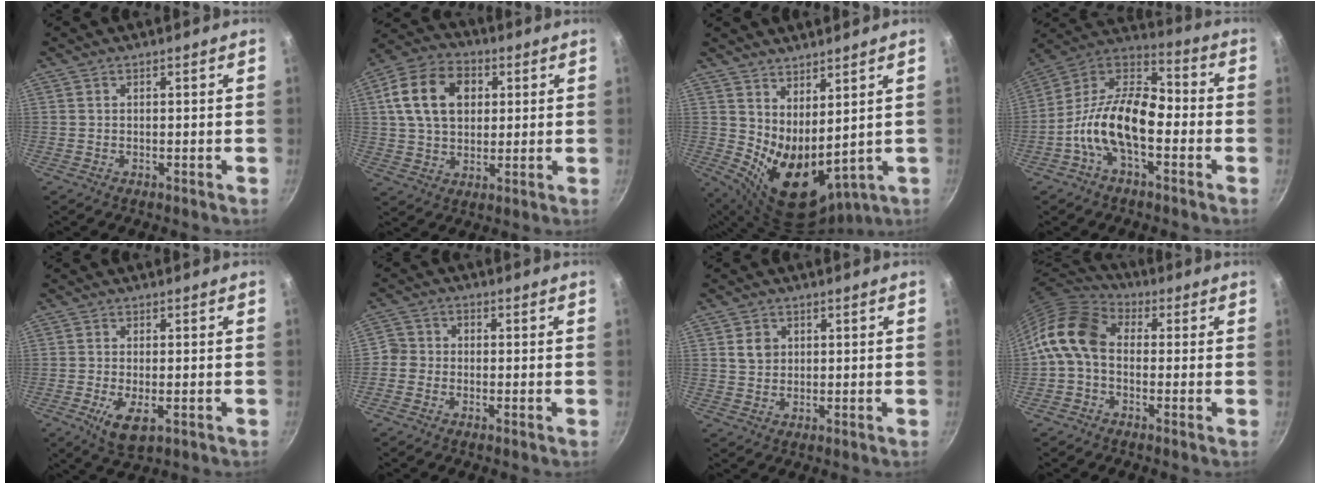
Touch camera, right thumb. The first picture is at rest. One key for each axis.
{"total": 14.7, "fx": 3.7, "fy": 10.5, "fz": 9.6, "tx": -0.152, "ty": 0.008, "tz": 0.052}
{"total": 11.5, "fx": 3.2, "fy": 6.0, "fz": 9.2, "tx": -0.124, "ty": -0.042, "tz": 0.078}
{"total": 16.3, "fx": -4.4, "fy": 8.8, "fz": 13.0, "tx": -0.217, "ty": 0.054, "tz": -0.105}
{"total": 6.1, "fx": -2.0, "fy": 2.5, "fz": 5.2, "tx": -0.097, "ty": -0.010, "tz": -0.032}
{"total": 3.6, "fx": -1.5, "fy": 3.0, "fz": 1.1, "tx": -0.006, "ty": 0.017, "tz": -0.041}
{"total": 3.4, "fx": 0.9, "fy": 2.9, "fz": 1.5, "tx": -0.014, "ty": 0.002, "tz": 0.016}
{"total": 11.8, "fx": -0.4, "fy": 8.5, "fz": 8.2, "tx": -0.144, "ty": 0.034, "tz": -0.030}